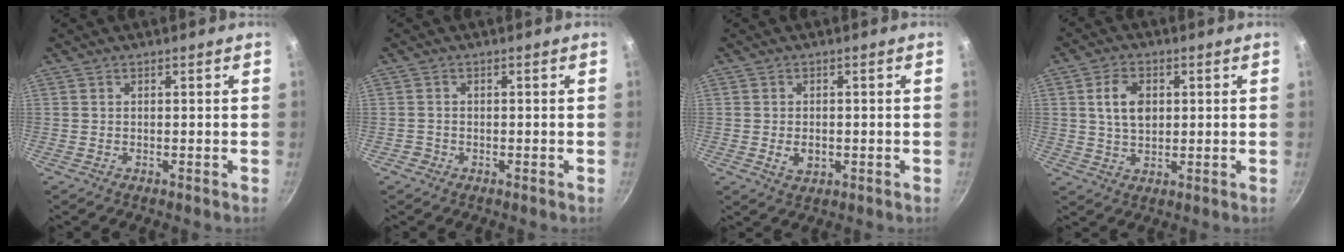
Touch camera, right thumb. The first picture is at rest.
{"total": 1.3, "force": [-0.7, 1.1, 0.1], "torque": [0.001, 0.005, -0.010]}
{"total": 3.5, "force": [-0.7, 2.5, 2.4], "torque": [-0.037, 0.001, -0.007]}
{"total": 7.0, "force": [1.4, 4.8, 4.9], "torque": [-0.075, -0.001, 0.026]}